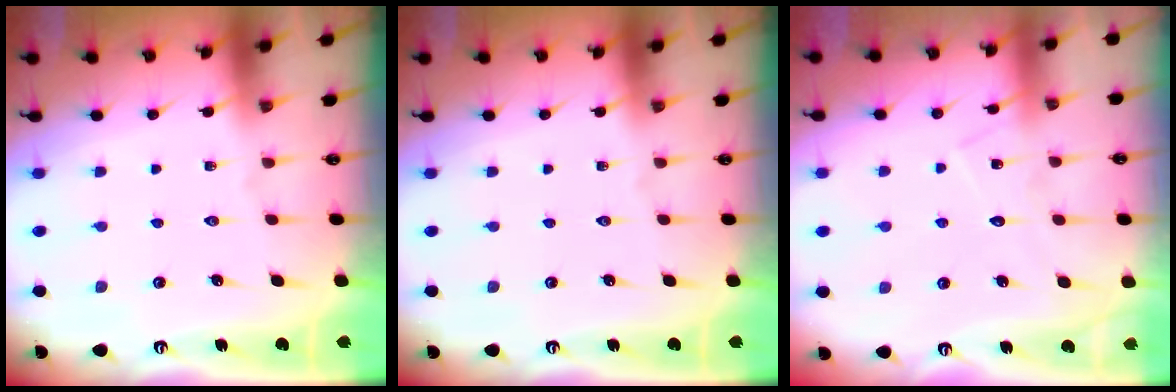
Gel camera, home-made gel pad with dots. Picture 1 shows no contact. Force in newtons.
{"total": 0.0}
{"total": 8.1, "press": 8.1, "slide": 0.3}